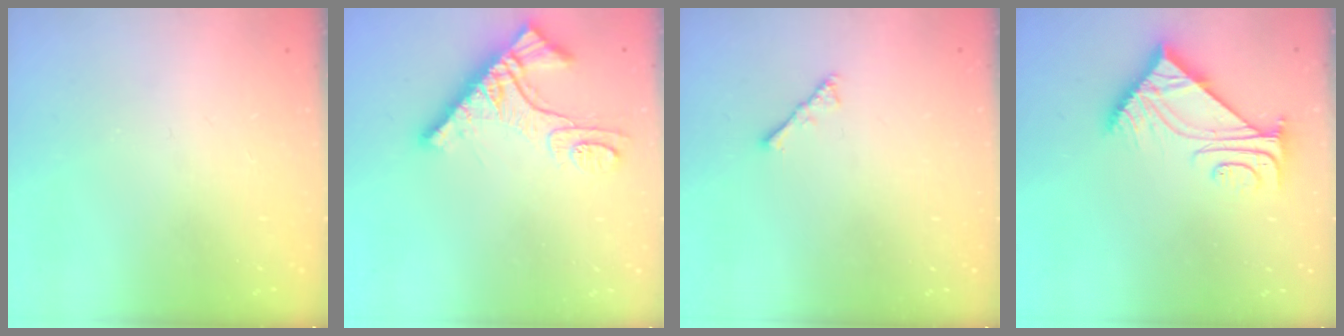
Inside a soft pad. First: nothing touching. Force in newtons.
{"total": 11.0, "press": 11.0, "slide": 1.1}
{"total": 2.1, "press": 2.1, "slide": 0.5}
{"total": 7.5, "press": 7.4, "slide": 0.8}